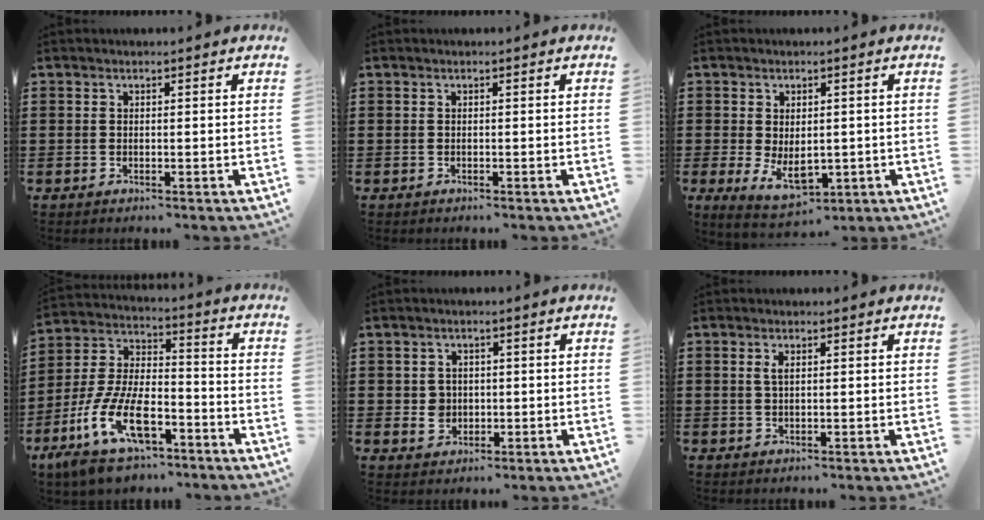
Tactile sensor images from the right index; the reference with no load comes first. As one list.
[{"total": 0.0}, {"total": 5.9, "force": [-1.4, 3.4, 4.6], "torque": [-0.092, -0.006, -0.026]}, {"total": 14.3, "force": [-8.7, 5.9, 9.7], "torque": [-0.219, 0.016, -0.163]}, {"total": 2.4, "force": [-0.2, 2.2, 0.9], "torque": [-0.024, 0.006, -0.005]}, {"total": 1.4, "force": [0.4, 0.5, 1.3], "torque": [-0.027, 0.004, 0.005]}]